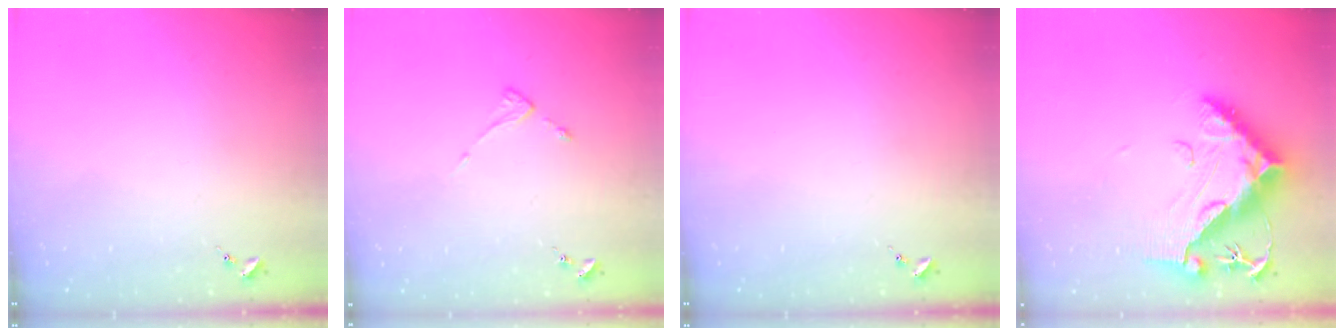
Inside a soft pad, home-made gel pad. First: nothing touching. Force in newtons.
{"total": 2.6, "press": 2.6, "slide": 0.3}
{"total": 0.0}
{"total": 16.5, "press": 16.4, "slide": 1.3}